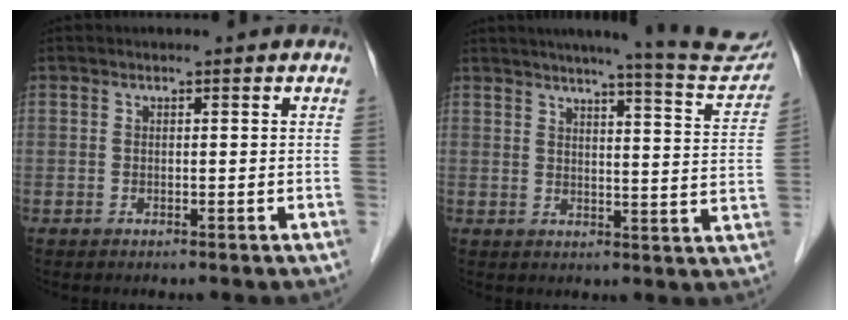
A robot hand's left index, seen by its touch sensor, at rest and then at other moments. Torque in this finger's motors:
{"motor_torque": [0.75, -0.94, 0.30, 0.06]}